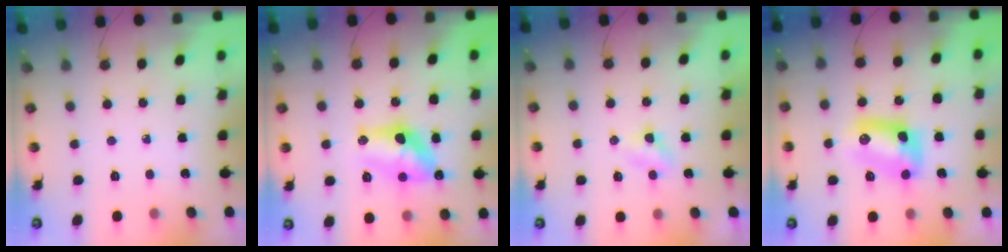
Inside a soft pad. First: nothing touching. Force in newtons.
{"total": 15.0, "press": 14.9, "slide": 0.9}
{"total": 2.8, "press": 2.7, "slide": 0.4}
{"total": 8.7, "press": 8.7, "slide": 0.1}